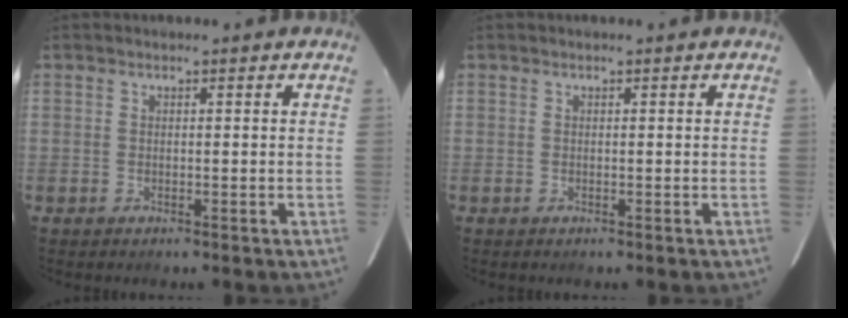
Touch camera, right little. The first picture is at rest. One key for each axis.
{"total": 0.0}